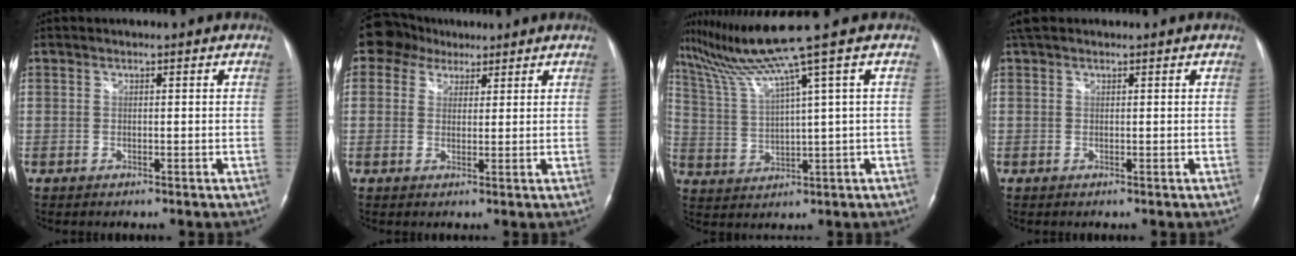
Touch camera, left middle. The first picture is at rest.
{"total": 5.9, "force": [4.1, 4.1, 1.0], "torque": [-0.023, 0.031, 0.074]}
{"total": 9.6, "force": [6.9, -3.2, 5.9], "torque": [-0.117, 0.002, 0.133]}
{"total": 2.2, "force": [1.7, 1.1, 0.8], "torque": [-0.021, 0.023, 0.030]}